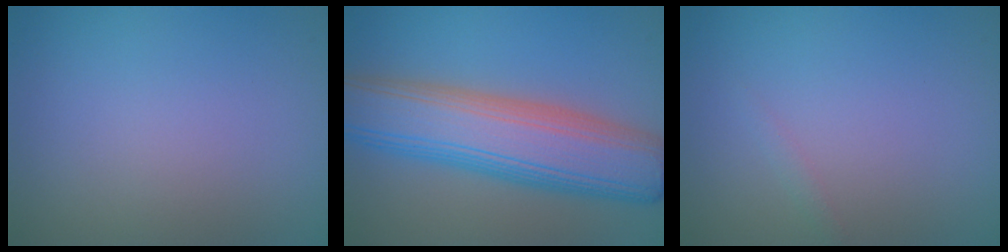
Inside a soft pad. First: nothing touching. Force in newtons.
{"total": 10.6, "press": 10.6, "slide": 0.3}
{"total": 0.5, "press": 0.5, "slide": 0.0}